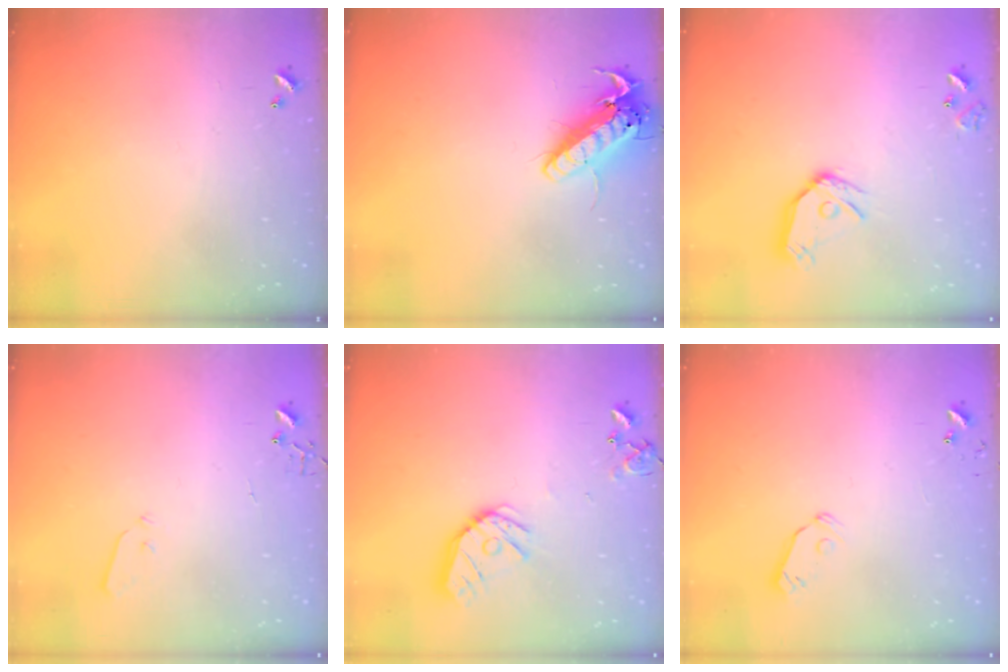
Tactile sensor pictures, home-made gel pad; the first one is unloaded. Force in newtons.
{"total": 14.9, "press": 14.7, "slide": 2.8}
{"total": 12.3, "press": 12.2, "slide": 1.5}
{"total": 3.6, "press": 3.6, "slide": 0.6}
{"total": 14.4, "press": 14.3, "slide": 1.9}
{"total": 5.9, "press": 5.8, "slide": 1.0}